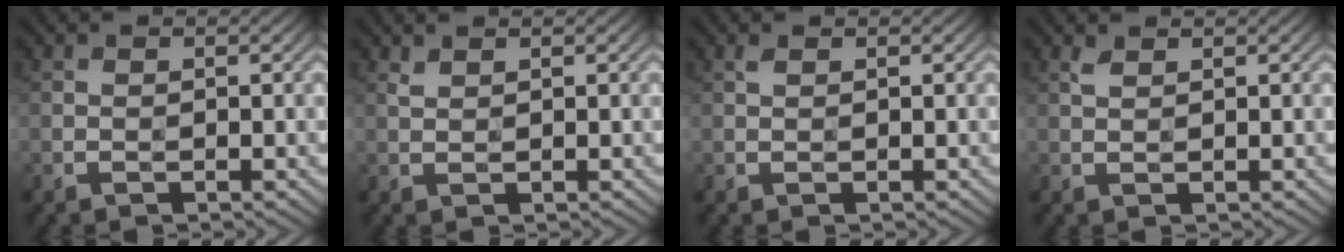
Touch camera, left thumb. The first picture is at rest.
{"total": 0.9, "force": [0.8, 0.2, 0.3], "torque": [-0.012, -0.001, 0.019]}
{"total": 0.6, "force": [0.4, 0.2, 0.4], "torque": [-0.011, 0.001, 0.009]}
{"total": 1.0, "force": [0.8, 0.3, 0.5], "torque": [-0.016, 0.001, 0.017]}